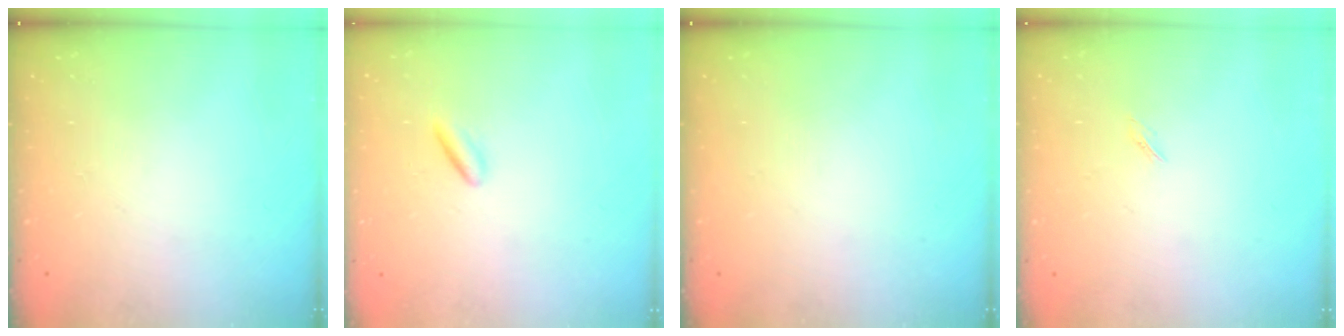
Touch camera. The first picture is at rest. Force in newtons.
{"total": 1.7, "press": 1.5, "slide": 0.7}
{"total": 0.0}
{"total": 1.2, "press": 1.1, "slide": 0.4}